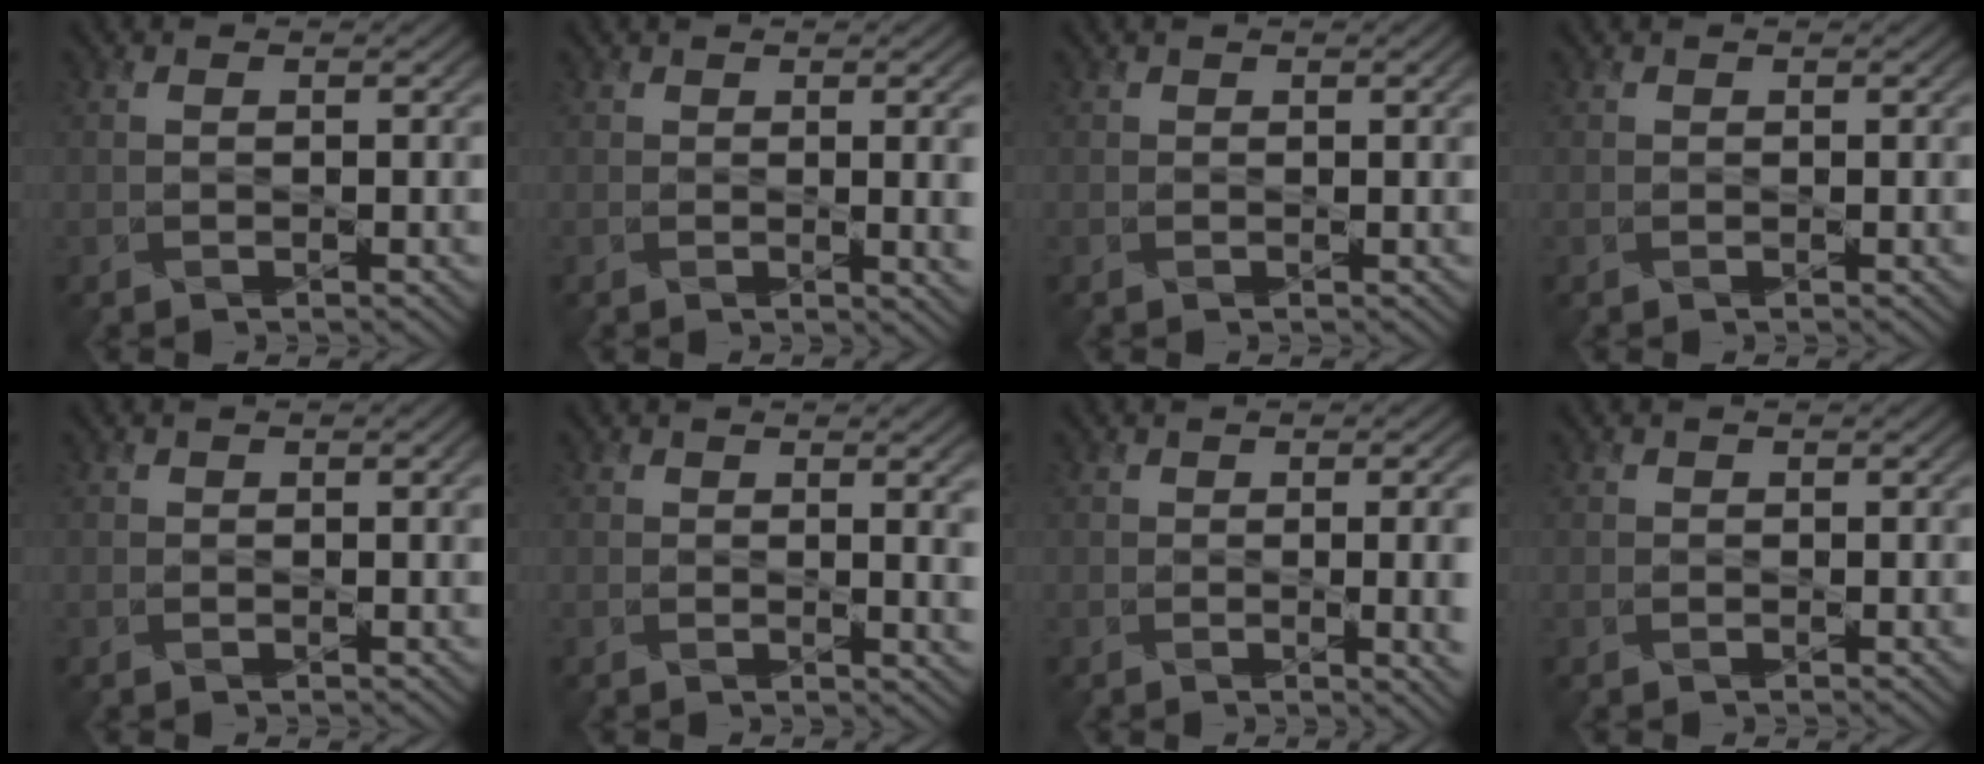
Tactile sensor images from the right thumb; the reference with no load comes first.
{"total": 5.4, "force": [-0.2, 2.3, 4.9], "torque": [-0.038, -0.001, 0.004]}
{"total": 0.0}
{"total": 0.5, "force": [0.0, -0.2, -0.5], "torque": [0.007, -0.001, 0.002]}
{"total": 0.5, "force": [0.2, 0.2, 0.5], "torque": [-0.005, 0.002, 0.005]}
{"total": 3.6, "force": [0.4, 1.3, 3.3], "torque": [-0.030, 0.000, 0.014]}
{"total": 7.5, "force": [-0.7, 3.6, 6.5], "torque": [-0.054, -0.007, 0.005]}
{"total": 0.8, "force": [0.1, -0.3, -0.8], "torque": [0.010, -0.002, 0.003]}